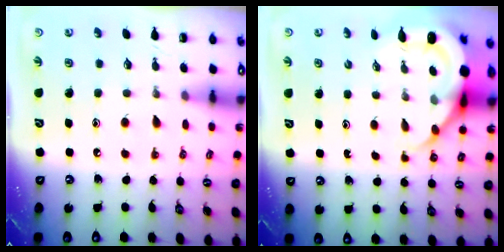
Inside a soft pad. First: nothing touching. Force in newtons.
{"total": 9.5, "press": 9.4, "slide": 1.1}